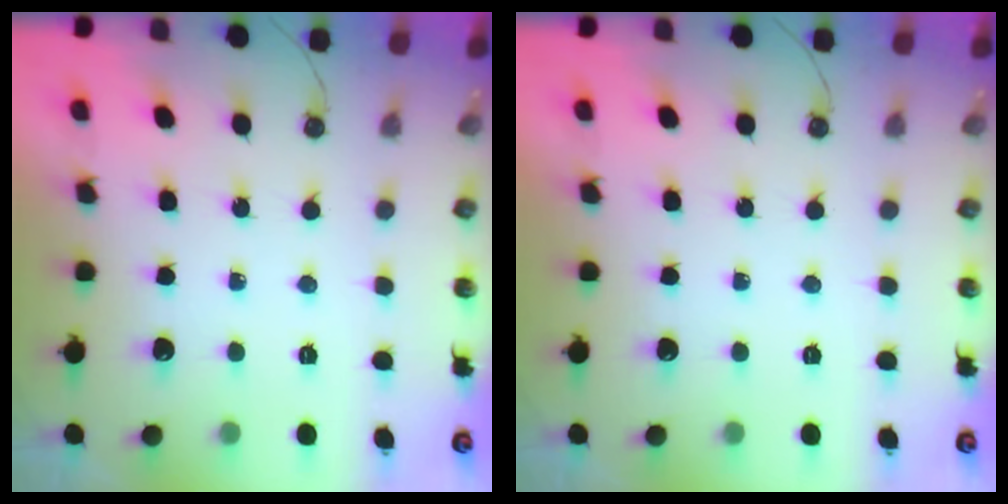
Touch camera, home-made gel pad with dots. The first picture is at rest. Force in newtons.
{"total": 0.0}